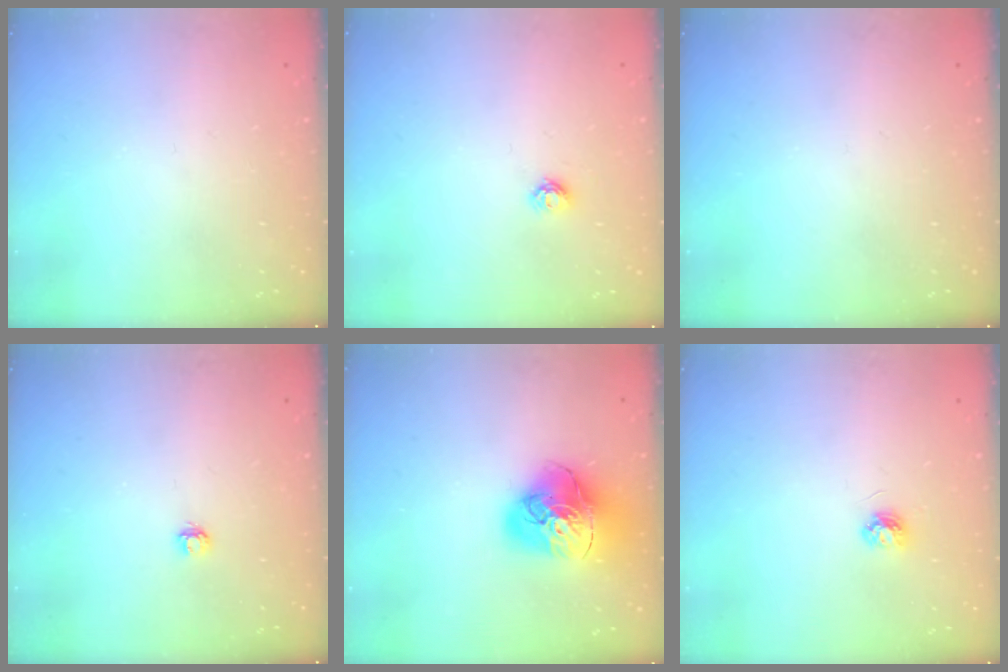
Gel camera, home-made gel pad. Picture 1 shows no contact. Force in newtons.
{"total": 3.5, "press": 3.4, "slide": 0.4}
{"total": 0.0}
{"total": 3.2, "press": 3.2, "slide": 0.3}
{"total": 18.6, "press": 18.5, "slide": 2.0}
{"total": 3.9, "press": 3.9, "slide": 0.4}